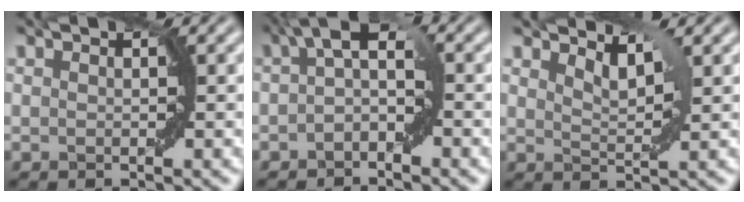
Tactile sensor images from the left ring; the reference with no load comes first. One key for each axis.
{"total": 3.7, "fx": -0.2, "fy": 1.5, "fz": 3.3, "tx": -0.045, "ty": 0.019, "tz": -0.016}
{"total": 2.1, "fx": 1.9, "fy": 0.3, "fz": 0.9, "tx": -0.019, "ty": -0.006, "tz": 0.032}